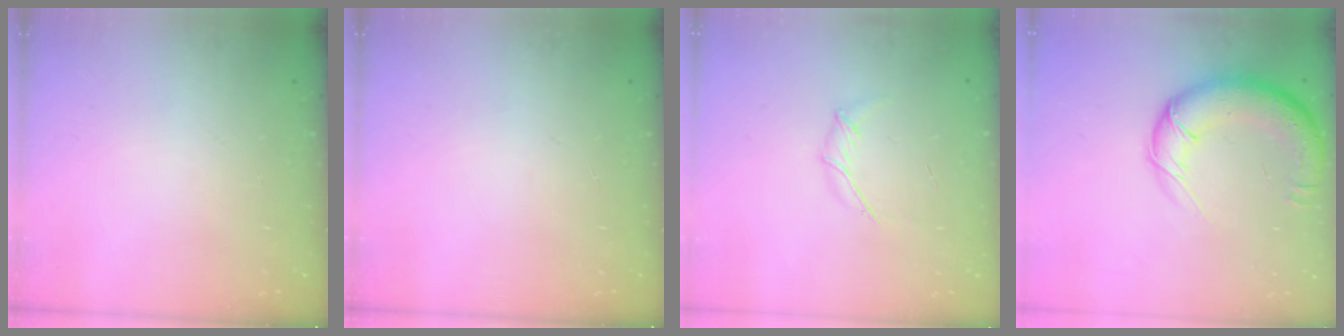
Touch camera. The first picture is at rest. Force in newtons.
{"total": 0.0}
{"total": 4.5, "press": 4.3, "slide": 1.1}
{"total": 18.0, "press": 17.5, "slide": 4.2}